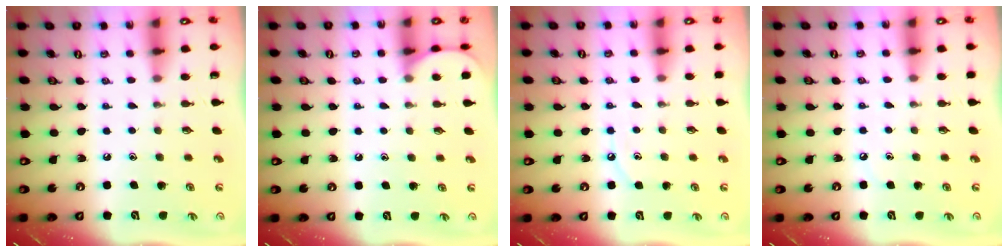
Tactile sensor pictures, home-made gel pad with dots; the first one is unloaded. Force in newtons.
{"total": 4.7, "press": 4.6, "slide": 0.6}
{"total": 5.4, "press": 5.4, "slide": 0.5}
{"total": 2.2, "press": 2.2, "slide": 0.3}